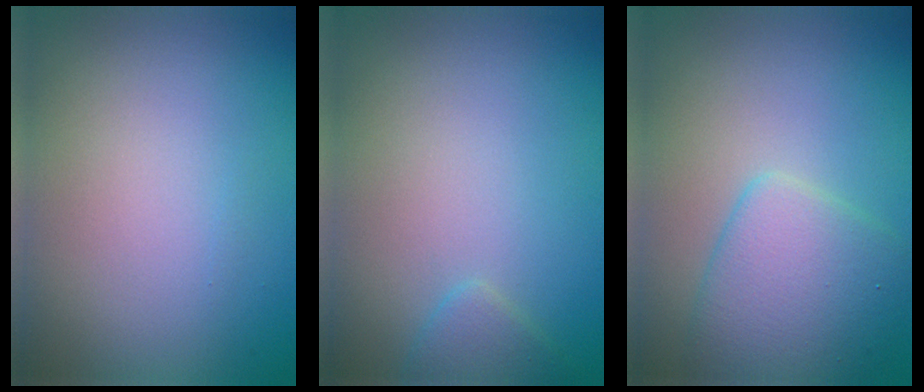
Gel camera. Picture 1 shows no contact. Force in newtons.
{"total": 1.4, "press": 1.4, "slide": 0.1}
{"total": 4.8, "press": 4.8, "slide": 0.1}